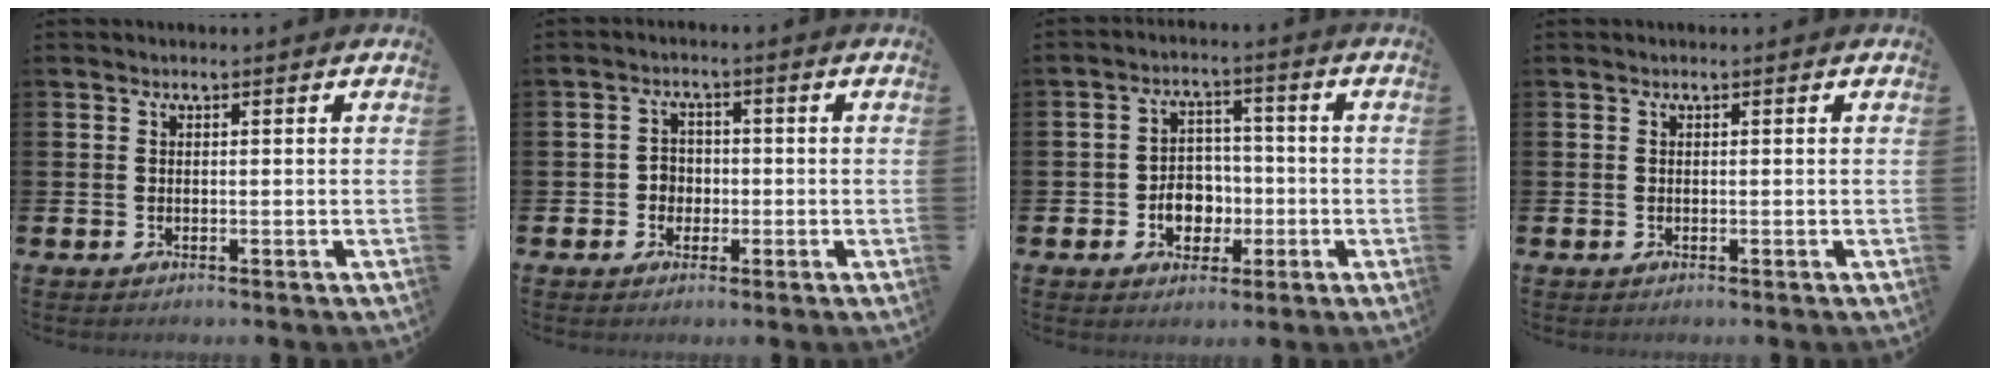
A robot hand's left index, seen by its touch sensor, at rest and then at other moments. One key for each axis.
{"total": 2.5, "fx": -0.7, "fy": 2.4, "fz": 0.6, "tx": -0.006, "ty": 0.004, "tz": -0.022}
{"total": 5.0, "fx": -1.5, "fy": 4.2, "fz": 2.4, "tx": -0.032, "ty": 0.003, "tz": -0.034}
{"total": 0.0}